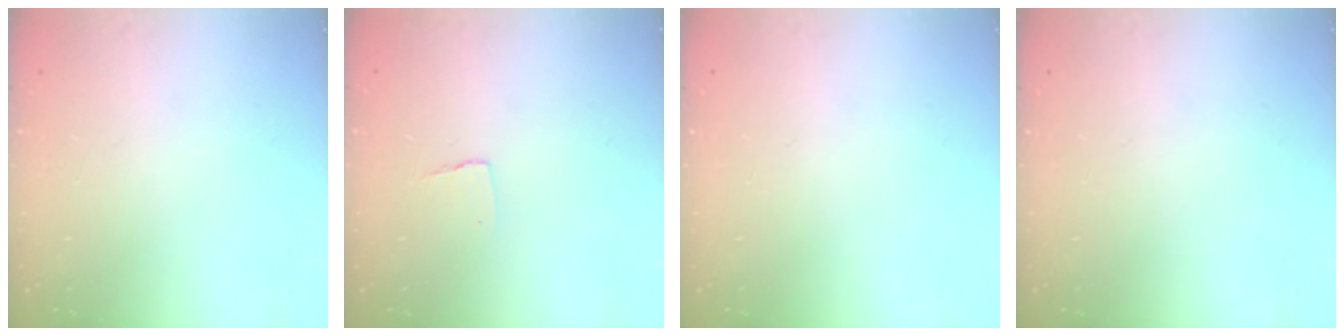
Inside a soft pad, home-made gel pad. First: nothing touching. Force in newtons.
{"total": 4.1, "press": 4.1, "slide": 0.2}
{"total": 0.0}
{"total": 0.0}